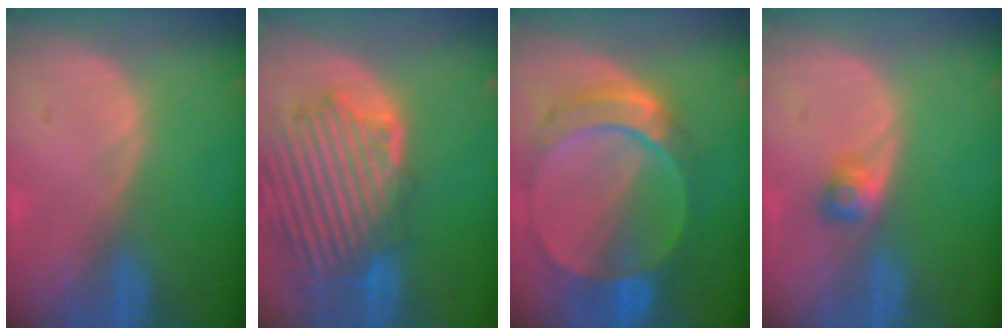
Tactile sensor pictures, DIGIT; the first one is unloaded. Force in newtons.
{"total": 12.7, "press": 11.5, "slide": 5.3}
{"total": 9.5, "press": 8.3, "slide": 4.6}
{"total": 2.6, "press": 2.3, "slide": 1.1}